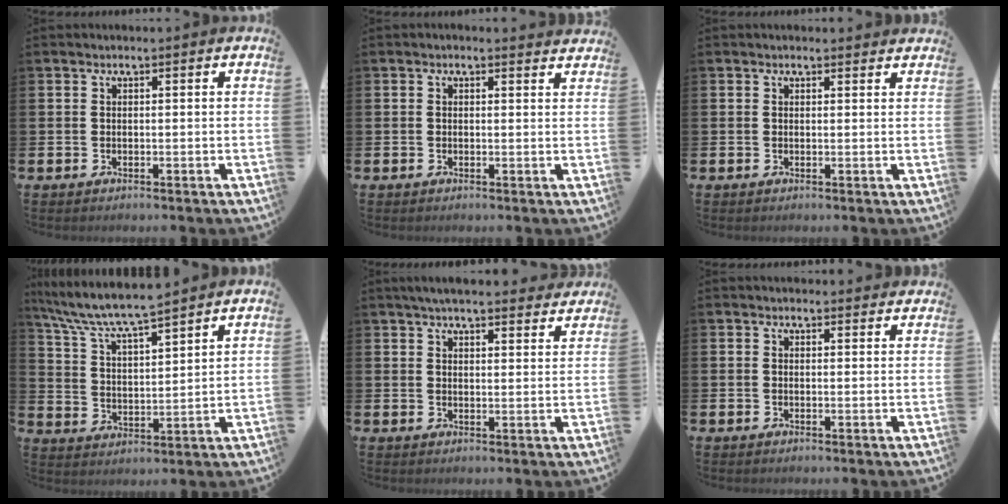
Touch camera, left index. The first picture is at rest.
{"total": 0.5, "force": [0.5, 0.1, 0.1], "torque": [0.007, -0.004, 0.009]}
{"total": 0.8, "force": [0.8, 0.2, 0.1], "torque": [0.007, 0.000, 0.012]}
{"total": 7.6, "force": [7.0, 0.7, 2.9], "torque": [-0.081, -0.043, 0.120]}
{"total": 4.9, "force": [4.6, 0.6, 1.7], "torque": [-0.033, -0.019, 0.082]}
{"total": 1.3, "force": [1.3, 0.3, 0.0], "torque": [0.007, -0.004, 0.021]}